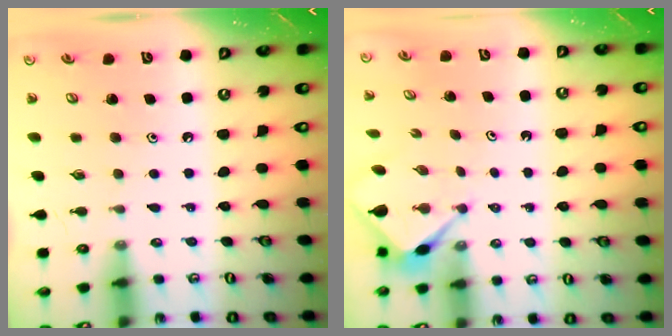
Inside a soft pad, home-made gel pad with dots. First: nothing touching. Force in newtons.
{"total": 3.3, "press": 3.2, "slide": 0.3}